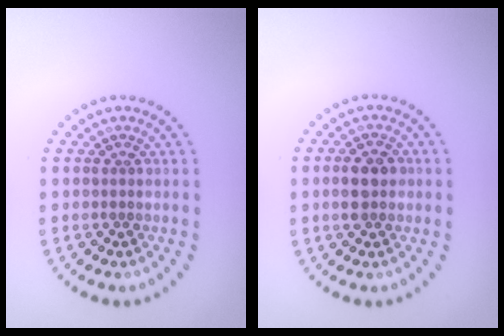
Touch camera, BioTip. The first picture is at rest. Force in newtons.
{"total": 2.7, "press": 2.7, "slide": 0.3}